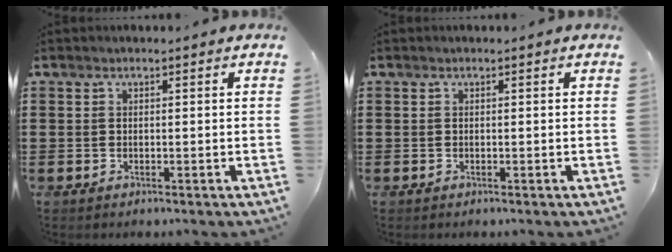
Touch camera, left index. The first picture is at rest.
{"total": 0.0}